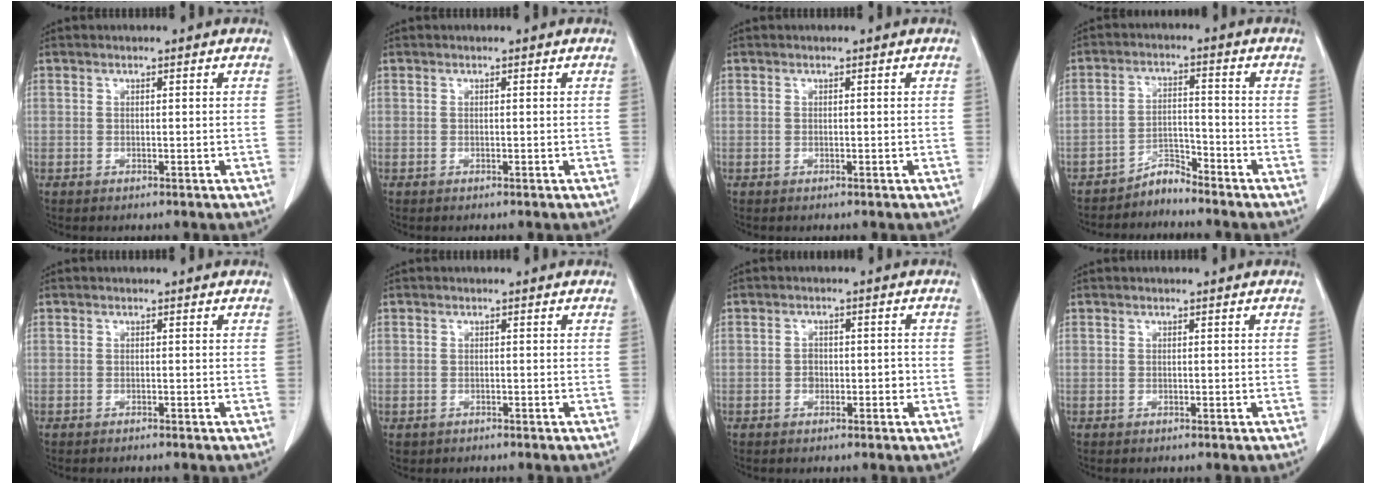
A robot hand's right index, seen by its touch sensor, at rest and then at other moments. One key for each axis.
{"total": 0.0}
{"total": 0.0}
{"total": 3.3, "fx": -3.2, "fy": 0.7, "fz": -0.1, "tx": 0.012, "ty": -0.001, "tz": -0.057}
{"total": 0.8, "fx": -0.7, "fy": -0.1, "fz": 0.4, "tx": -0.003, "ty": 0.001, "tz": -0.013}
{"total": 1.0, "fx": -0.6, "fy": 0.9, "fz": -0.1, "tx": -0.009, "ty": 0.004, "tz": -0.009}
{"total": 2.1, "fx": -0.6, "fy": 1.6, "fz": 1.3, "tx": -0.012, "ty": 0.008, "tz": -0.006}
{"total": 0.0}